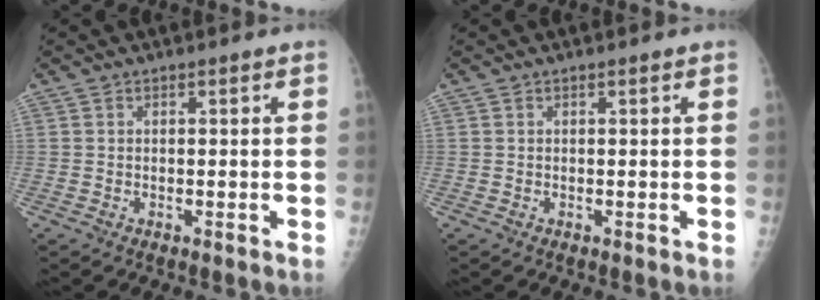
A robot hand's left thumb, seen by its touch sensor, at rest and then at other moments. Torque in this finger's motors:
{"motor_torque": [0.00, 0.00, -0.02, -0.03, 0.00]}